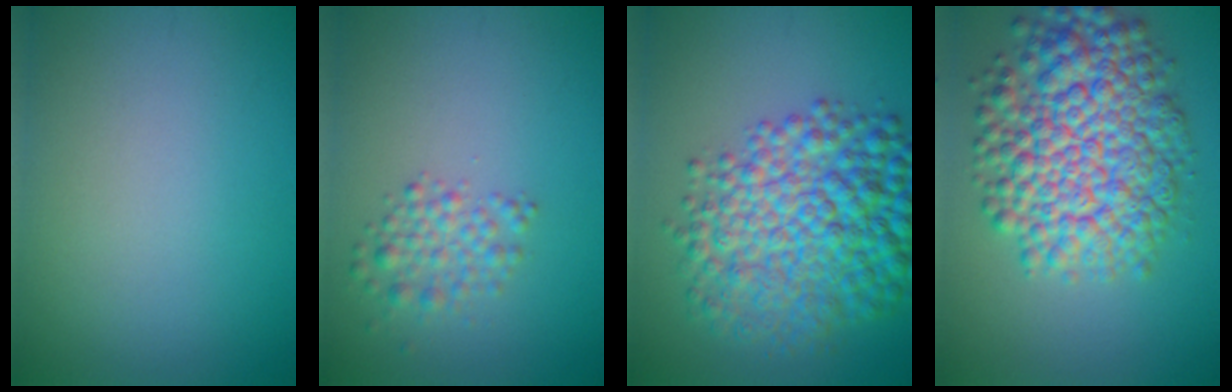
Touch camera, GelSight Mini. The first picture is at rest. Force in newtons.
{"total": 2.3, "press": 2.3, "slide": 0.1}
{"total": 9.7, "press": 9.7, "slide": 0.1}
{"total": 10.5, "press": 10.5, "slide": 0.3}